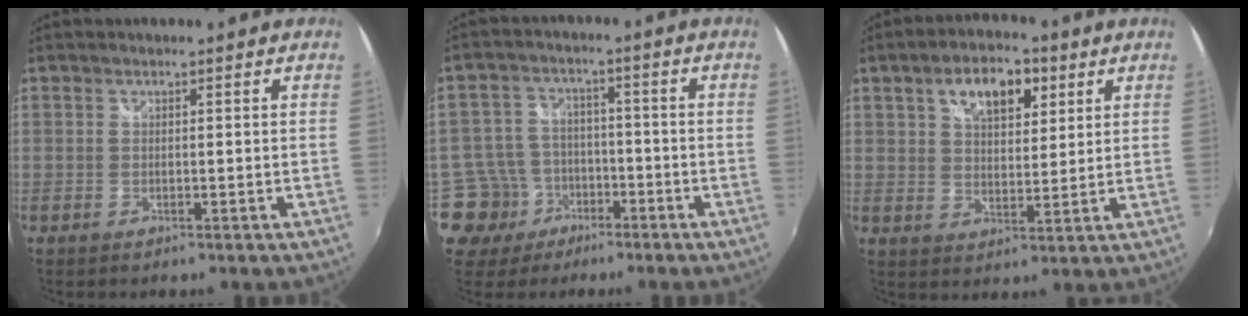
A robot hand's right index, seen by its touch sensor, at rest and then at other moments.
{"total": 9.3, "force": [-4.6, 7.9, 1.4], "torque": [-0.054, 0.026, -0.068]}
{"total": 10.0, "force": [4.8, 5.2, 7.0], "torque": [-0.113, 0.023, 0.079]}